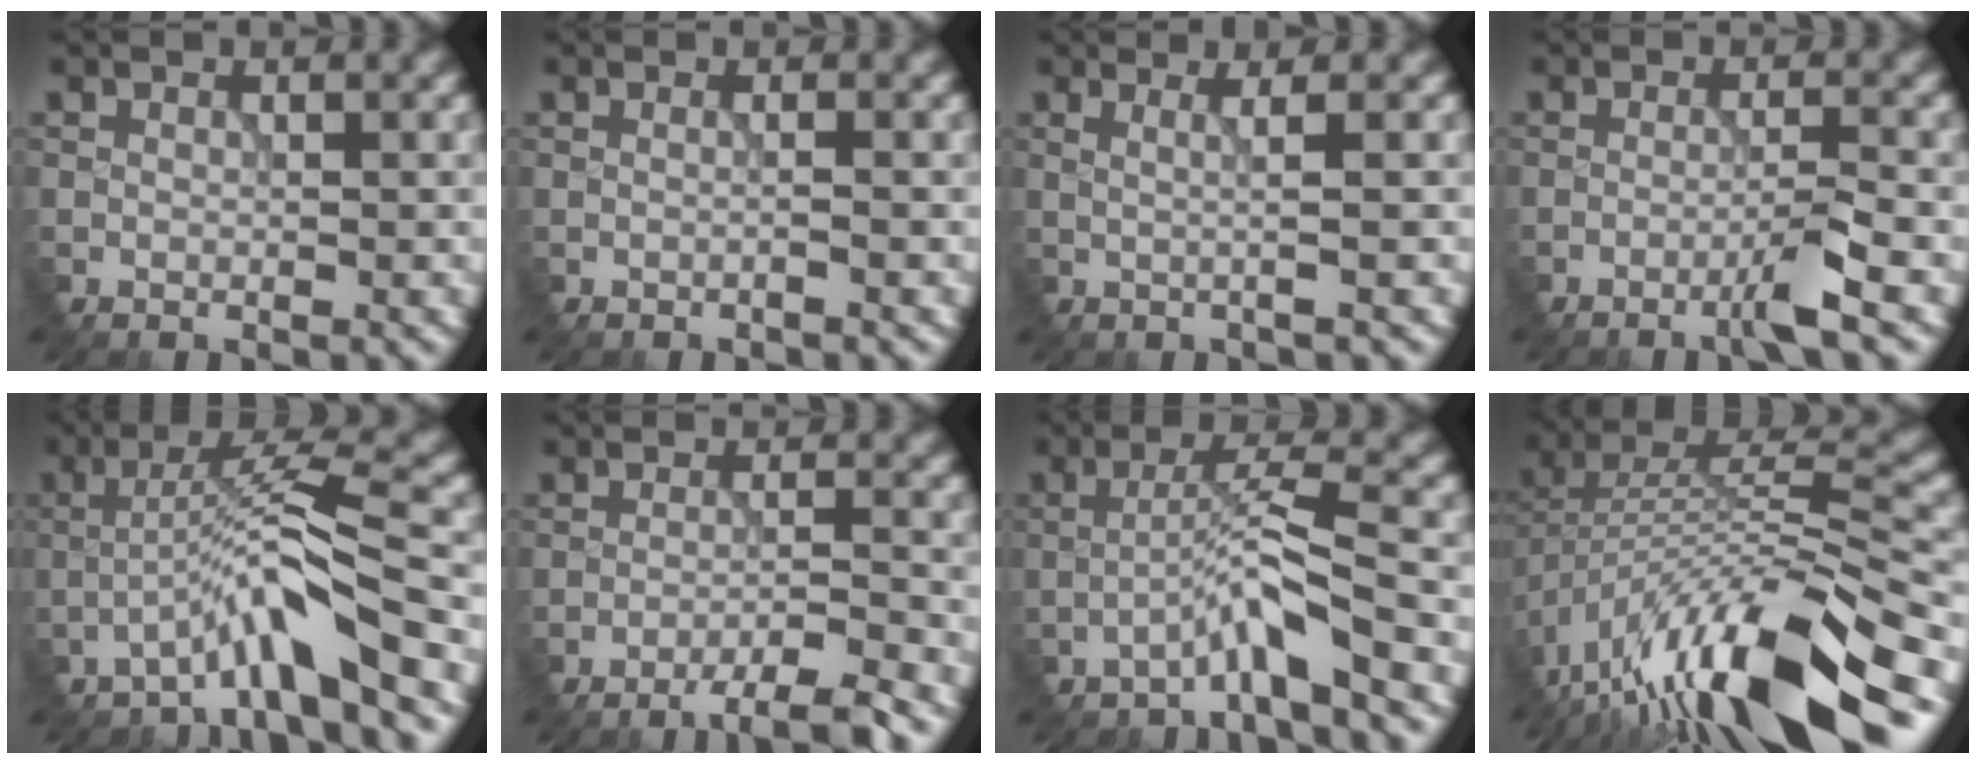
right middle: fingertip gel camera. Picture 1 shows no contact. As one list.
[{"total": 0.7, "force": [-0.2, 0.2, 0.7], "torque": [-0.010, 0.001, -0.009]}, {"total": 2.0, "force": [0.3, 0.5, 1.9], "torque": [-0.032, 0.005, -0.006]}, {"total": 2.5, "force": [-1.4, -0.1, 2.1], "torque": [-0.034, 0.006, -0.035]}, {"total": 5.6, "force": [-3.3, 0.2, 4.5], "torque": [-0.080, 0.021, -0.067]}, {"total": 4.2, "force": [-3.0, 0.3, 3.0], "torque": [-0.043, 0.006, -0.058]}, {"total": 3.7, "force": [-2.3, -0.3, 2.9], "torque": [-0.056, 0.021, -0.054]}, {"total": 15.3, "force": [-9.5, 4.0, 11.4], "torque": [-0.214, 0.021, -0.162]}]